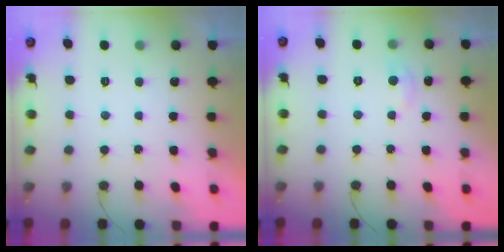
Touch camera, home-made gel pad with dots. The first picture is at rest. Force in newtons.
{"total": 5.0, "press": 5.0, "slide": 0.7}